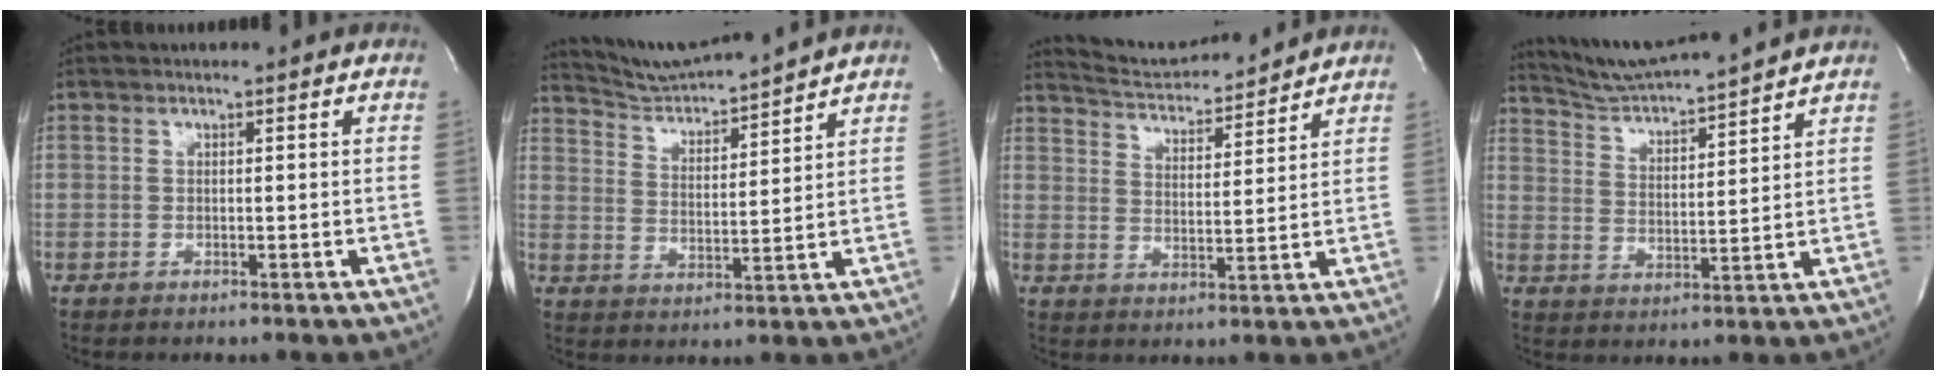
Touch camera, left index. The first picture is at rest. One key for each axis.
{"total": 8.8, "fx": 8.6, "fy": -1.0, "fz": 1.8, "tx": -0.042, "ty": 0.001, "tz": 0.156}
{"total": 9.7, "fx": 9.5, "fy": 0.8, "fz": 2.0, "tx": -0.037, "ty": 0.003, "tz": 0.153}
{"total": 10.8, "fx": 10.3, "fy": -0.8, "fz": 3.3, "tx": -0.064, "ty": 0.004, "tz": 0.175}